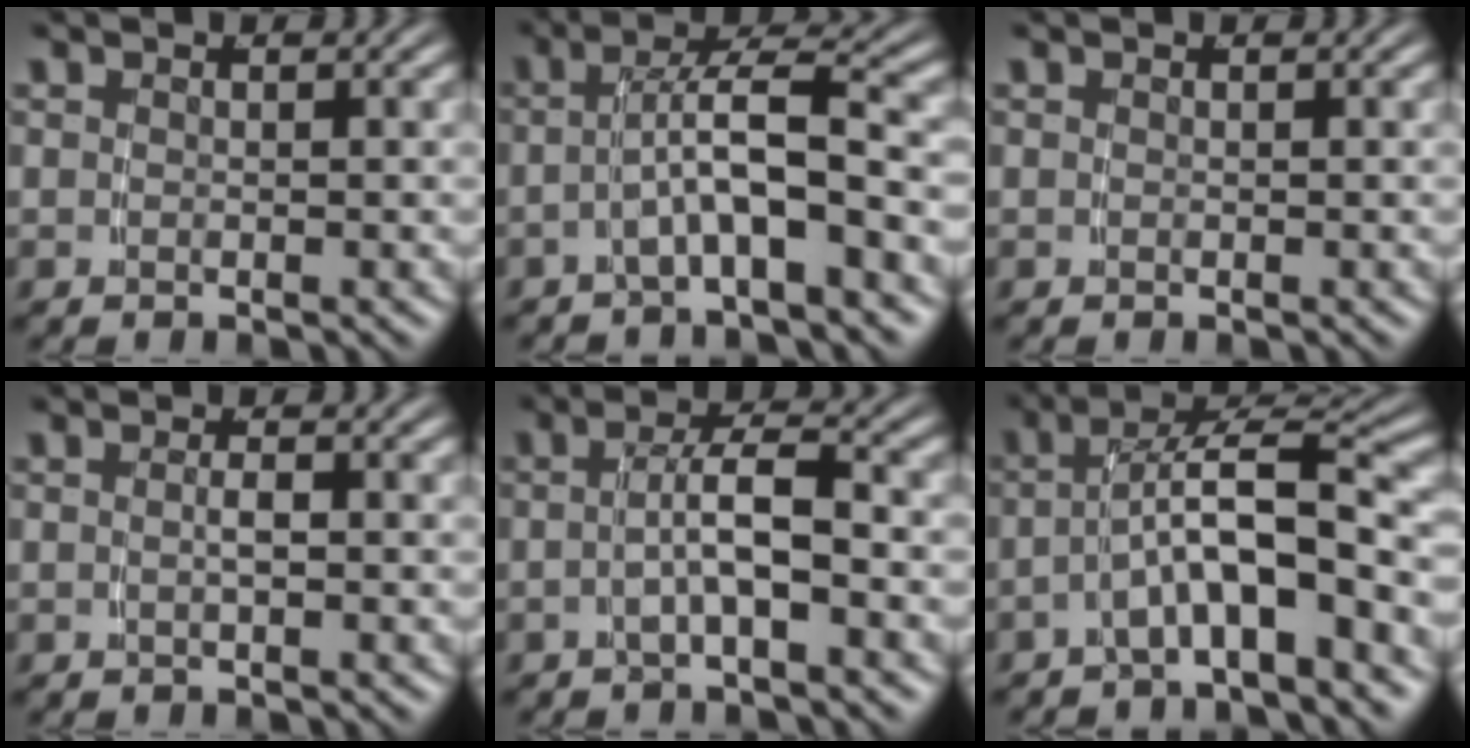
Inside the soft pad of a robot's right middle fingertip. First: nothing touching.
{"total": 4.4, "force": [-2.1, 0.7, 3.8], "torque": [-0.068, 0.003, -0.031]}
{"total": 0.0}
{"total": 1.0, "force": [-0.6, -0.3, 0.8], "torque": [-0.017, -0.004, -0.005]}
{"total": 3.5, "force": [-1.6, 0.3, 3.1], "torque": [-0.048, 0.009, -0.027]}
{"total": 5.4, "force": [-2.7, 1.3, 4.5], "torque": [-0.078, -0.002, -0.035]}